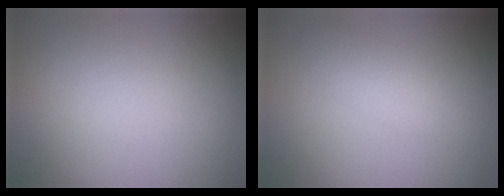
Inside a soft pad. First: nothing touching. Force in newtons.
{"total": 2.1, "press": 2.1, "slide": 0.1}